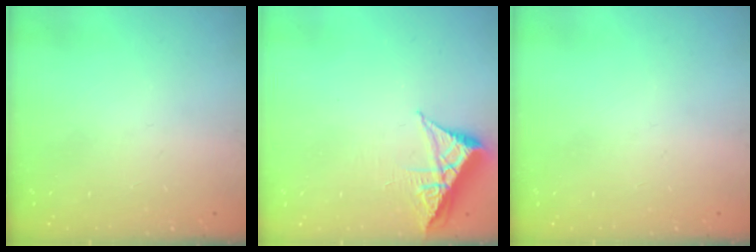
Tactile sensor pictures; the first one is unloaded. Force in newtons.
{"total": 6.3, "press": 6.2, "slide": 0.9}
{"total": 0.0}